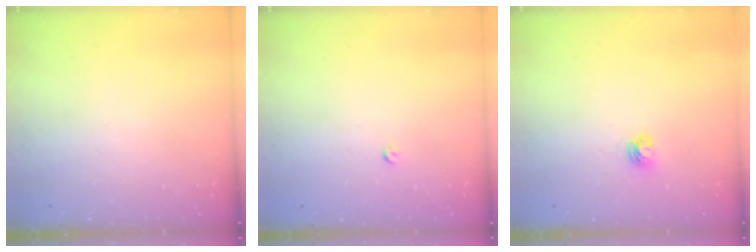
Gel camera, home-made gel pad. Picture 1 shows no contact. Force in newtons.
{"total": 2.6, "press": 2.5, "slide": 0.4}
{"total": 3.9, "press": 3.9, "slide": 0.4}